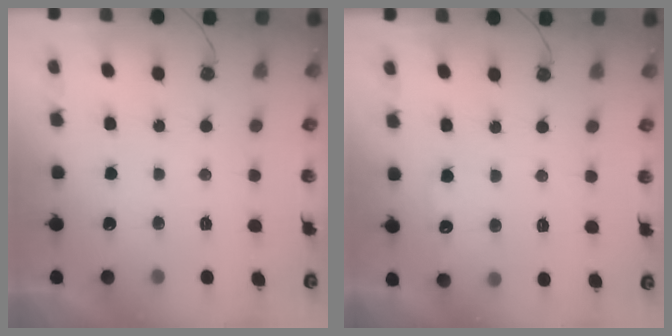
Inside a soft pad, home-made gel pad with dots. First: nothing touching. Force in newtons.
{"total": 4.1, "press": 4.0, "slide": 0.4}